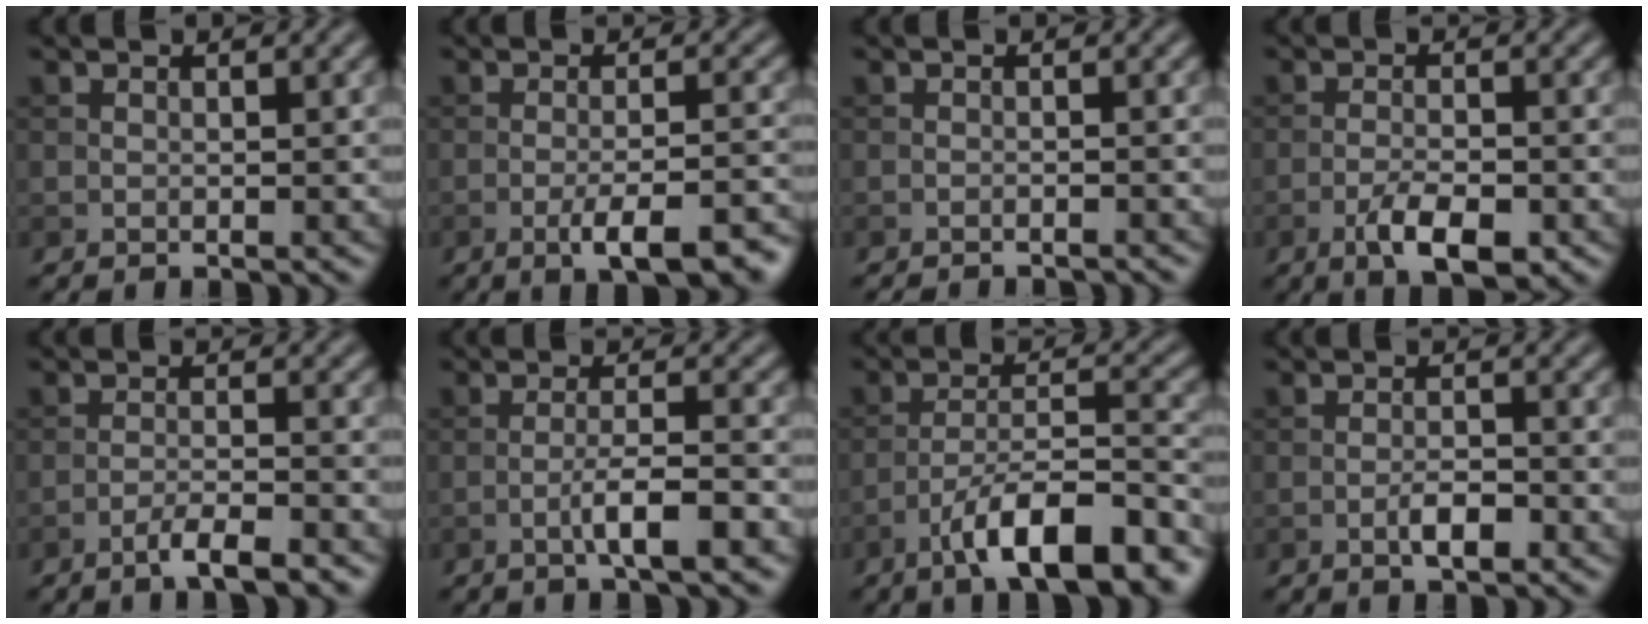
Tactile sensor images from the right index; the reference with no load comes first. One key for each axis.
{"total": 6.9, "fx": -3.6, "fy": 1.8, "fz": 5.6, "tx": -0.084, "ty": -0.002, "tz": -0.050}
{"total": 2.5, "fx": -2.4, "fy": 0.3, "fz": 0.7, "tx": -0.007, "ty": 0.003, "tz": -0.034}
{"total": 4.6, "fx": -2.5, "fy": 1.6, "fz": 3.6, "tx": -0.063, "ty": -0.003, "tz": -0.043}
{"total": 3.3, "fx": -2.3, "fy": 0.5, "fz": 2.3, "tx": -0.037, "ty": 0.006, "tz": -0.048}
{"total": 4.0, "fx": -1.8, "fy": 0.5, "fz": 3.5, "tx": -0.063, "ty": 0.008, "tz": -0.035}
{"total": 10.9, "fx": -7.0, "fy": 2.8, "fz": 7.8, "tx": -0.122, "ty": 0.013, "tz": -0.120}
{"total": 2.4, "fx": -1.1, "fy": 0.7, "fz": 2.0, "tx": -0.034, "ty": 0.003, "tz": -0.022}